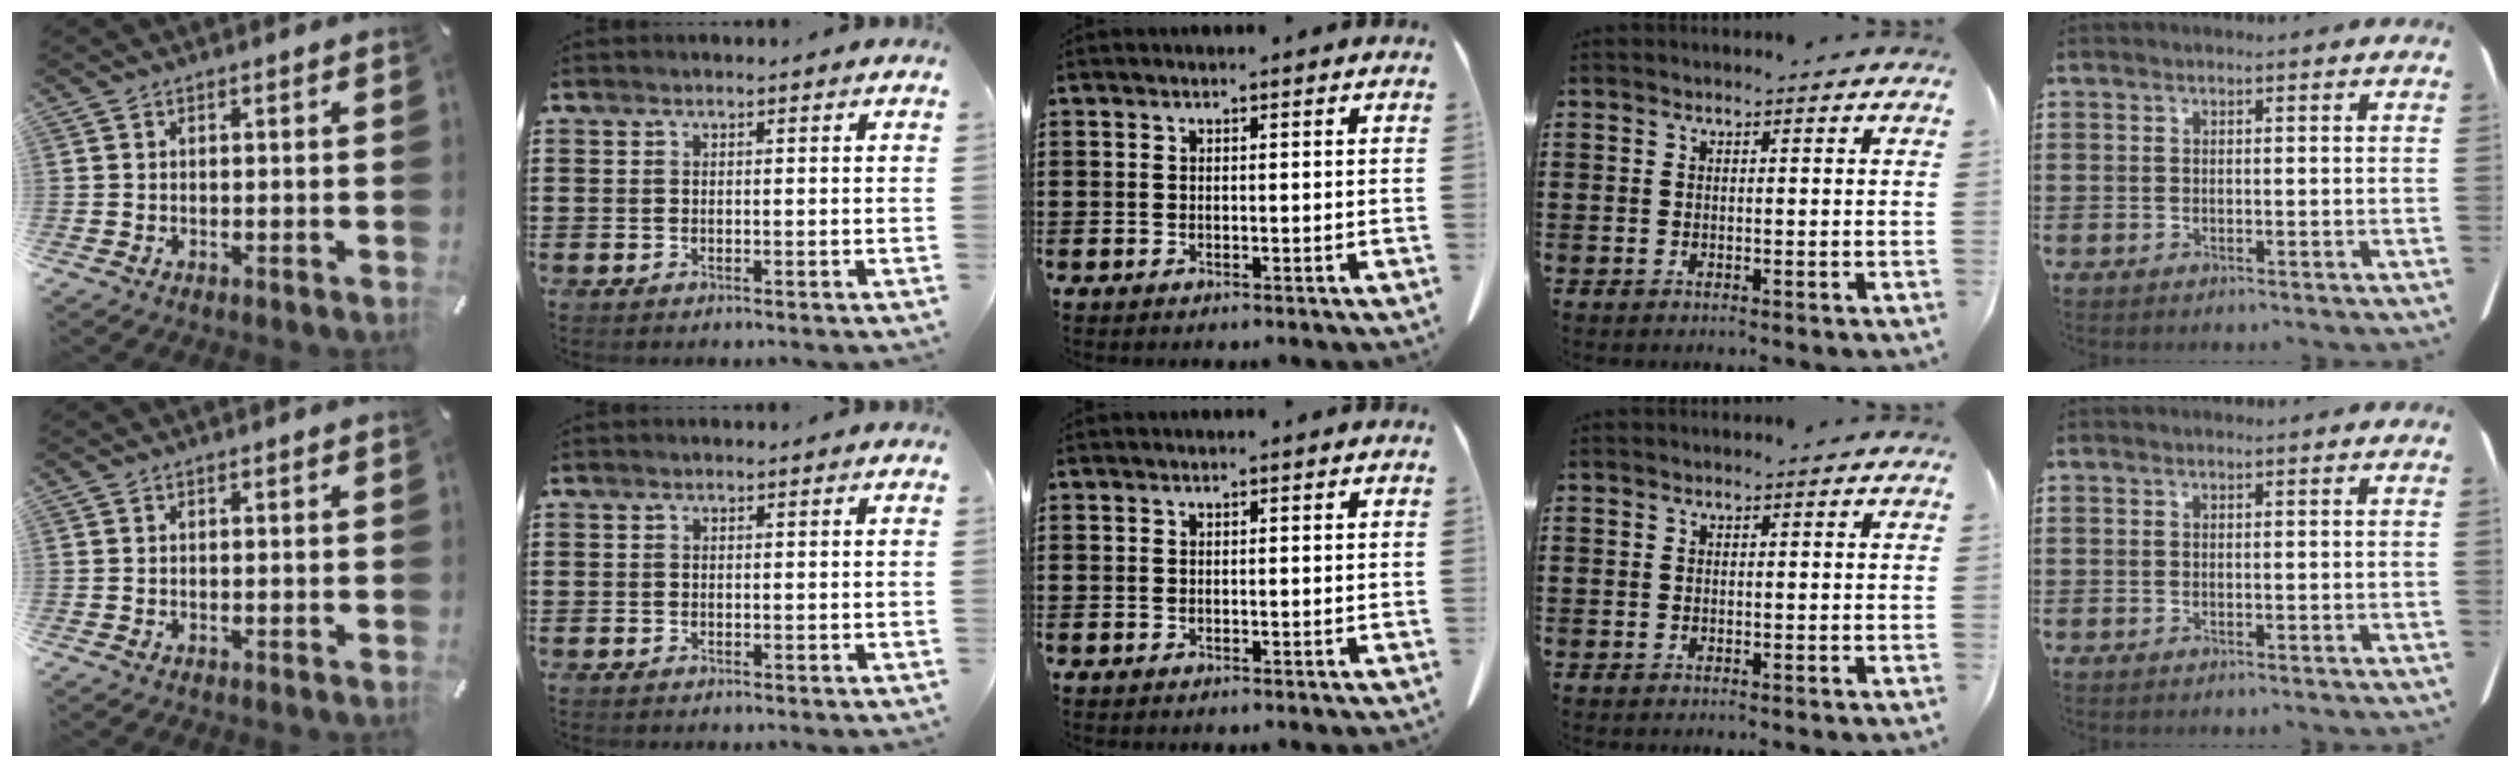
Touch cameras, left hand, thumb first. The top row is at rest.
{}